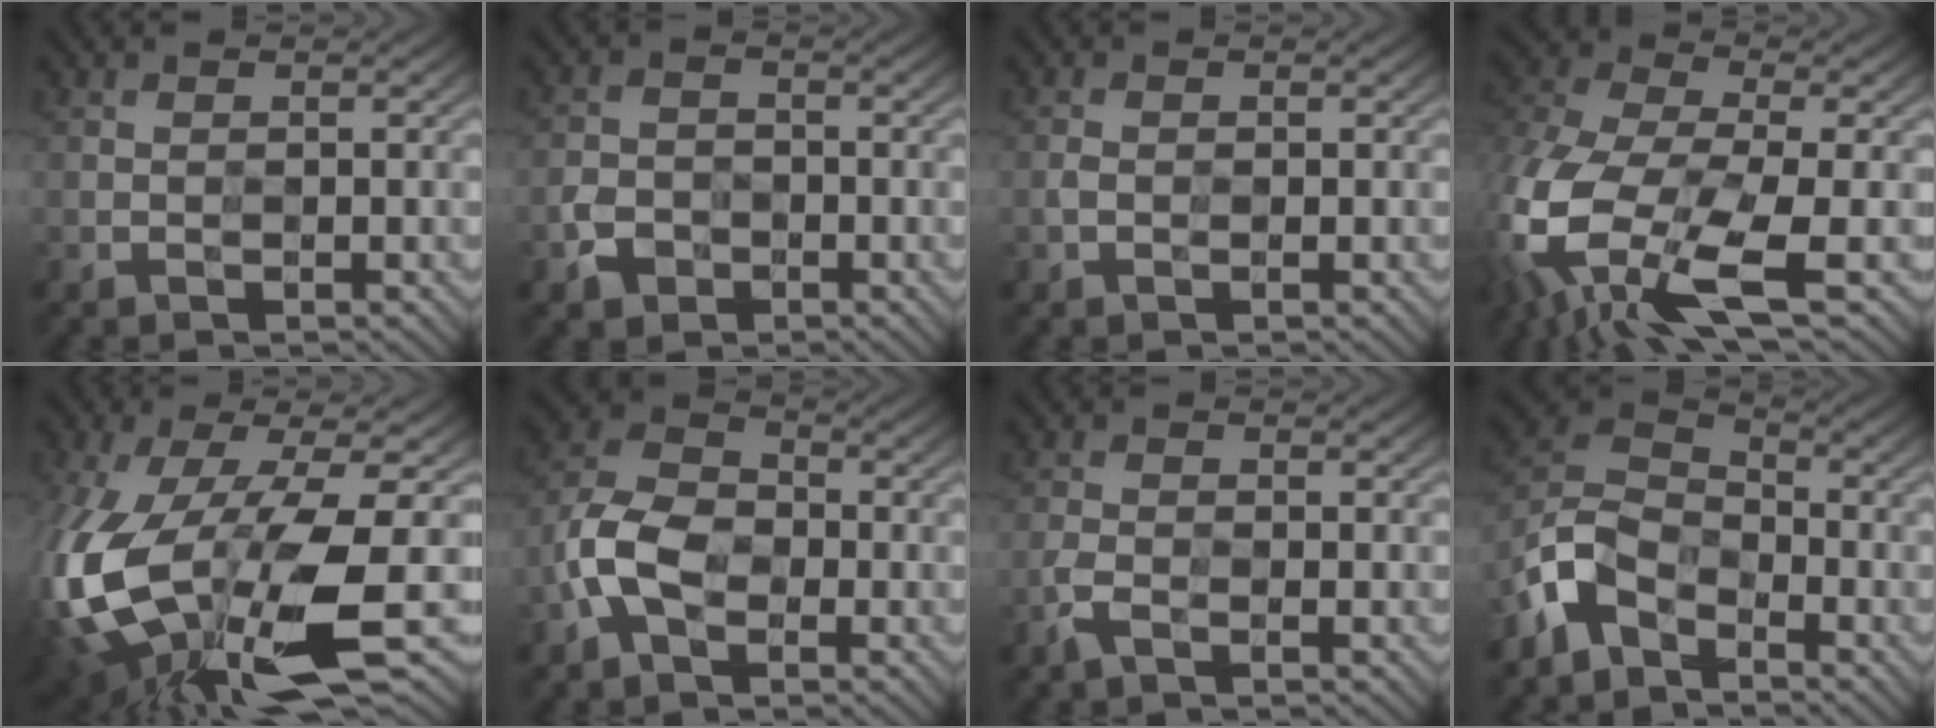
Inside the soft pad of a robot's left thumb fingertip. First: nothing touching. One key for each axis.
{"total": 2.7, "fx": -1.8, "fy": 2.0, "fz": 0.1, "tx": -0.002, "ty": -0.002, "tz": -0.040}
{"total": 0.8, "fx": -0.4, "fy": 0.7, "fz": 0.2, "tx": -0.006, "ty": -0.003, "tz": -0.008}
{"total": 15.1, "fx": -7.0, "fy": 8.0, "fz": 10.8, "tx": -0.301, "ty": -0.035, "tz": -0.117}
{"total": 17.8, "fx": -5.7, "fy": 6.7, "fz": 15.5, "tx": -0.347, "ty": -0.072, "tz": -0.070}
{"total": 8.2, "fx": -3.2, "fy": 5.4, "fz": 5.2, "tx": -0.109, "ty": 0.007, "tz": -0.078}
{"total": 2.5, "fx": -1.9, "fy": 1.1, "fz": 1.2, "tx": -0.030, "ty": -0.004, "tz": -0.041}
{"total": 8.2, "fx": -5.7, "fy": 4.7, "fz": 3.6, "tx": -0.073, "ty": 0.001, "tz": -0.134}